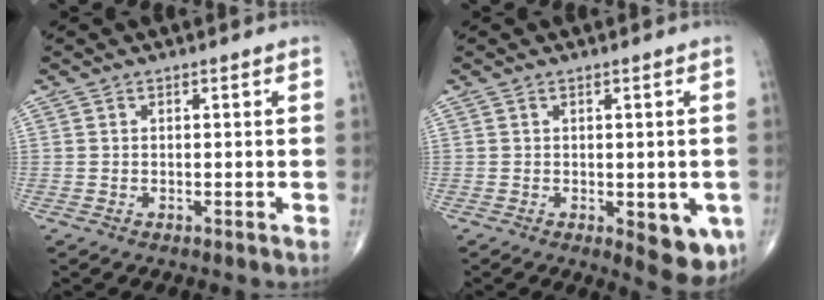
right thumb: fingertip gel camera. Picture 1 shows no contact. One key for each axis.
{"total": 8.3, "fx": -2.1, "fy": 3.3, "fz": 7.3, "tx": -0.063, "ty": -0.012, "tz": -0.020}